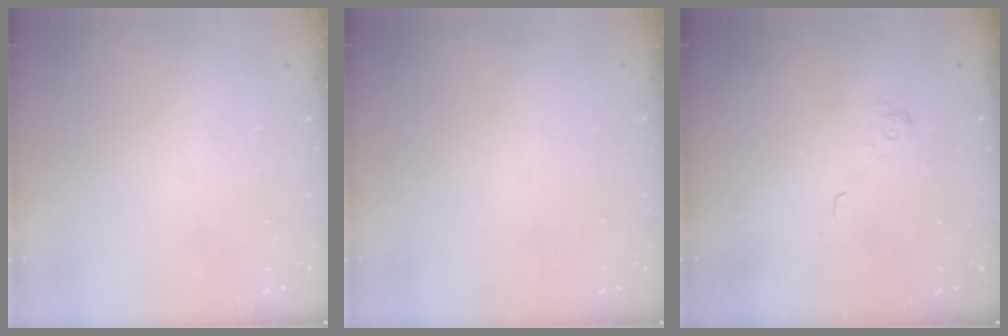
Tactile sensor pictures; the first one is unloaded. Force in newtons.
{"total": 0.0}
{"total": 2.2, "press": 1.7, "slide": 1.4}